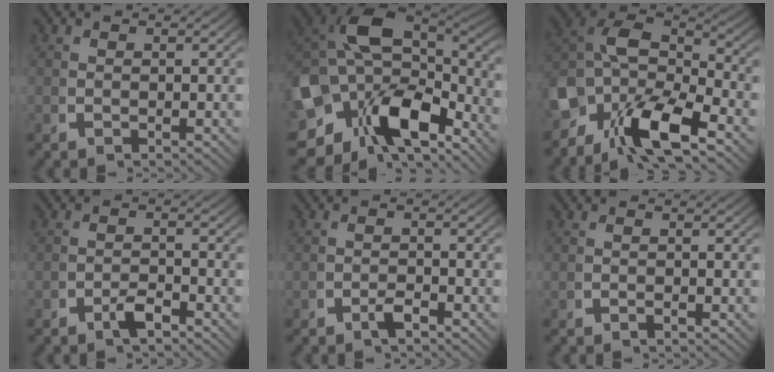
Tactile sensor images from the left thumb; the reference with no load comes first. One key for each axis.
{"total": 19.3, "fx": -0.5, "fy": 14.0, "fz": 13.2, "tx": -0.307, "ty": -0.065, "tz": 0.016}
{"total": 13.6, "fx": -0.9, "fy": 9.9, "fz": 9.3, "tx": -0.231, "ty": -0.060, "tz": -0.003}
{"total": 1.9, "fx": -1.4, "fy": 0.8, "fz": 0.9, "tx": -0.015, "ty": -0.001, "tz": -0.030}
{"total": 1.5, "fx": -1.2, "fy": 0.6, "fz": 0.7, "tx": -0.011, "ty": 0.000, "tz": -0.027}
{"total": 0.7, "fx": -0.6, "fy": 0.4, "fz": 0.2, "tx": -0.001, "ty": 0.005, "tz": -0.016}